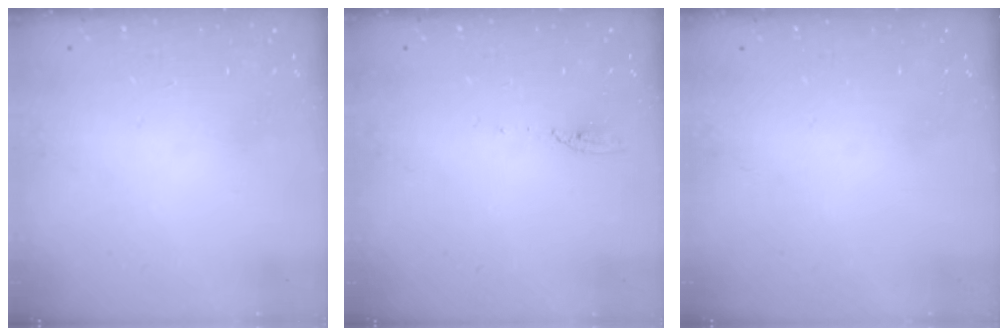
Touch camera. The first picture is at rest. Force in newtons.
{"total": 4.1, "press": 4.0, "slide": 0.7}
{"total": 0.0}